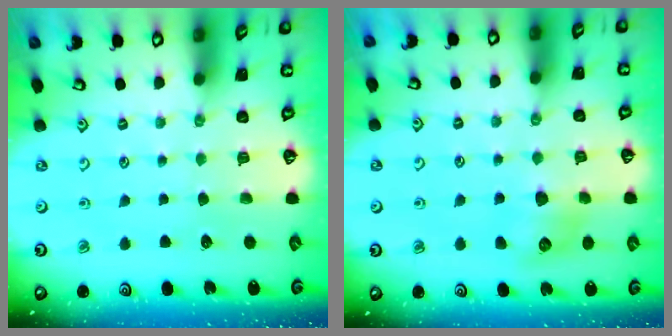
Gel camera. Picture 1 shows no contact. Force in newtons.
{"total": 8.0, "press": 8.0, "slide": 0.4}